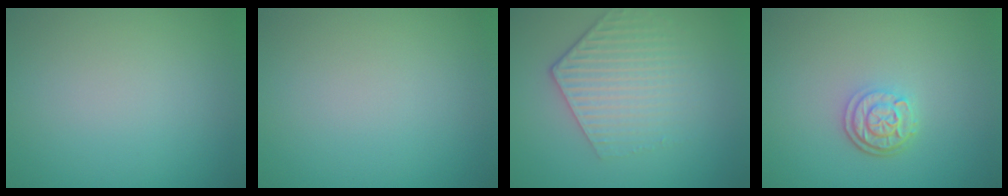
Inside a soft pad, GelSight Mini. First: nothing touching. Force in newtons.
{"total": 0.0}
{"total": 4.2, "press": 3.2, "slide": 2.7}
{"total": 2.8, "press": 2.3, "slide": 1.6}